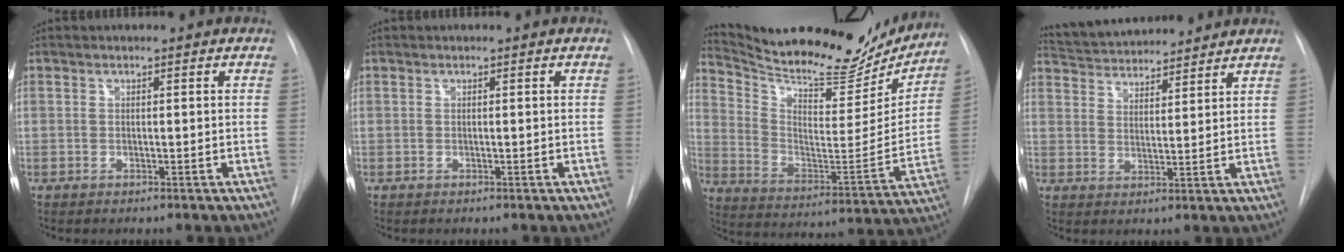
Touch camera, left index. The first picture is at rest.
{"total": 0.0}
{"total": 24.4, "force": [22.4, 5.3, 8.1], "torque": [-0.133, -0.051, 0.322]}
{"total": 13.1, "force": [12.4, 2.2, 3.6], "torque": [-0.064, 0.028, 0.196]}